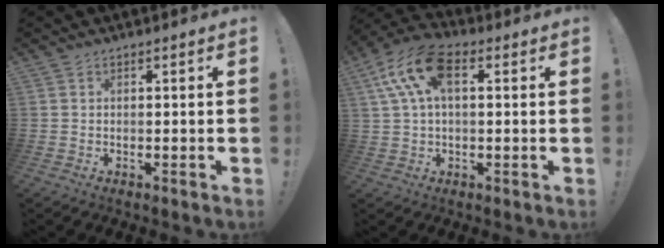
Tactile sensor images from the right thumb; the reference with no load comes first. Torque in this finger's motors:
{"motor_torque": [-0.09, 1.31, 0.56, -0.26, 0.20]}